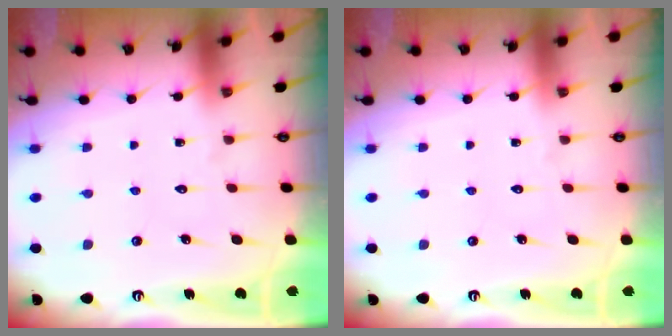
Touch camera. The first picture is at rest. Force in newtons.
{"total": 0.0}